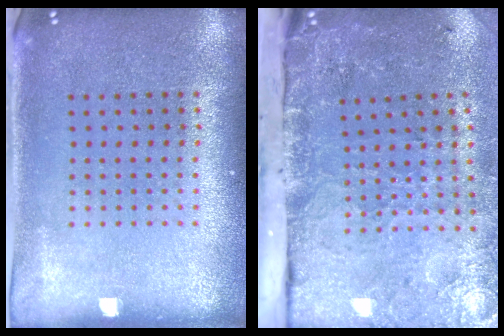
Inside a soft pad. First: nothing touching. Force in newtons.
{"total": 5.0, "press": 3.6, "slide": 3.4}